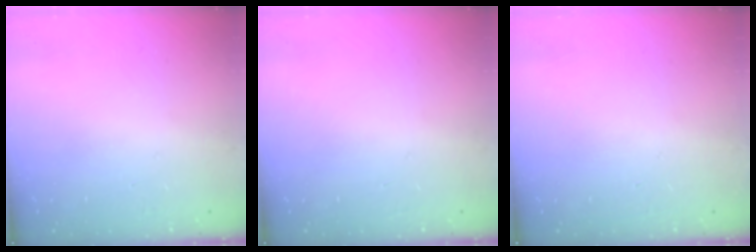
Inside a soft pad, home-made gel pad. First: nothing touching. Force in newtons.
{"total": 0.0}
{"total": 0.0}